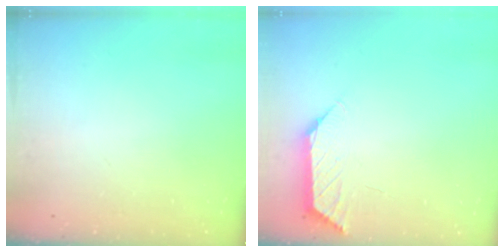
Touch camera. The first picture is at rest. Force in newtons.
{"total": 1.3, "press": 1.2, "slide": 0.4}